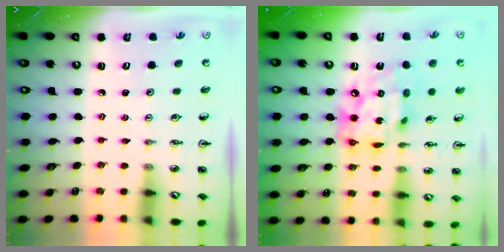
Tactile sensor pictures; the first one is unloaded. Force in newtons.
{"total": 16.5, "press": 16.4, "slide": 1.4}